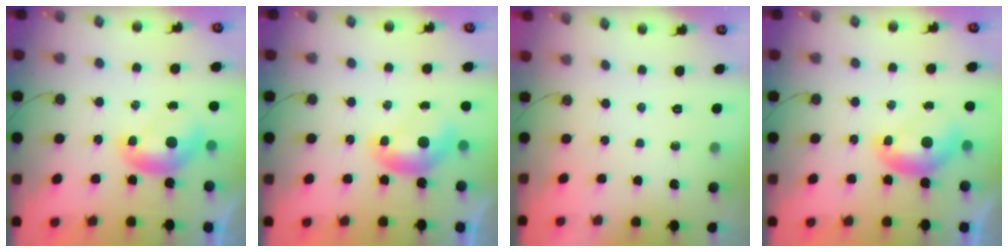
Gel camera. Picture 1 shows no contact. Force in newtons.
{"total": 0.0}
{"total": 0.0}
{"total": 0.0}